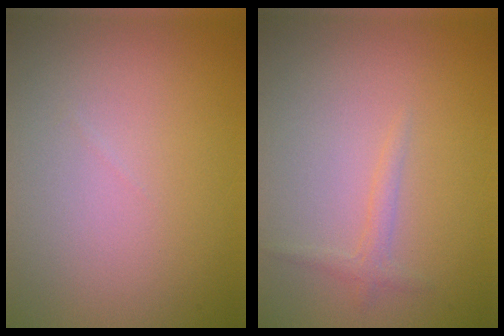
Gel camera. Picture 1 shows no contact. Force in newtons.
{"total": 1.1, "press": 1.1, "slide": 0.1}